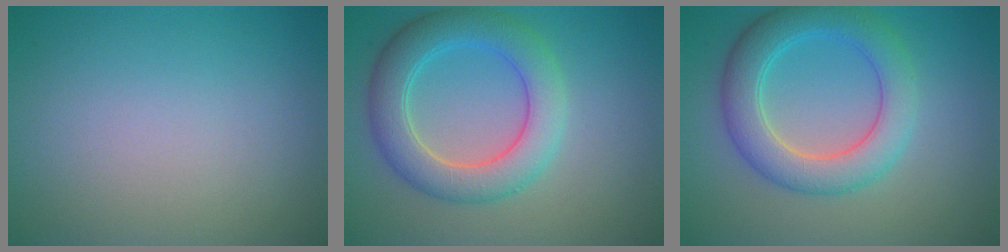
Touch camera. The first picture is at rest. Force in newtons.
{"total": 5.8, "press": 5.8, "slide": 0.5}
{"total": 5.6, "press": 5.6, "slide": 0.2}